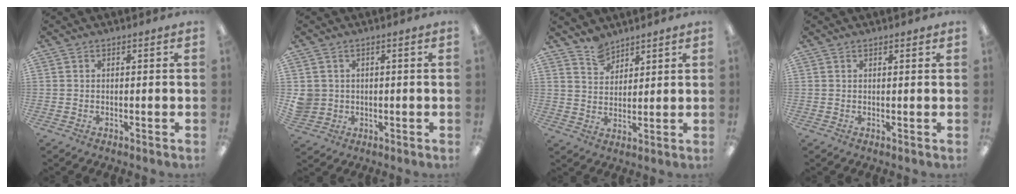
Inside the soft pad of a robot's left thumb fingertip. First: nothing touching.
{"total": 3.8, "force": [0.5, 3.7, 0.4], "torque": [-0.009, 0.006, 0.011]}
{"total": 5.7, "force": [5.1, 2.5, 0.8], "torque": [-0.014, -0.029, 0.097]}
{"total": 0.7, "force": [0.6, 0.1, 0.4], "torque": [-0.008, 0.001, 0.010]}